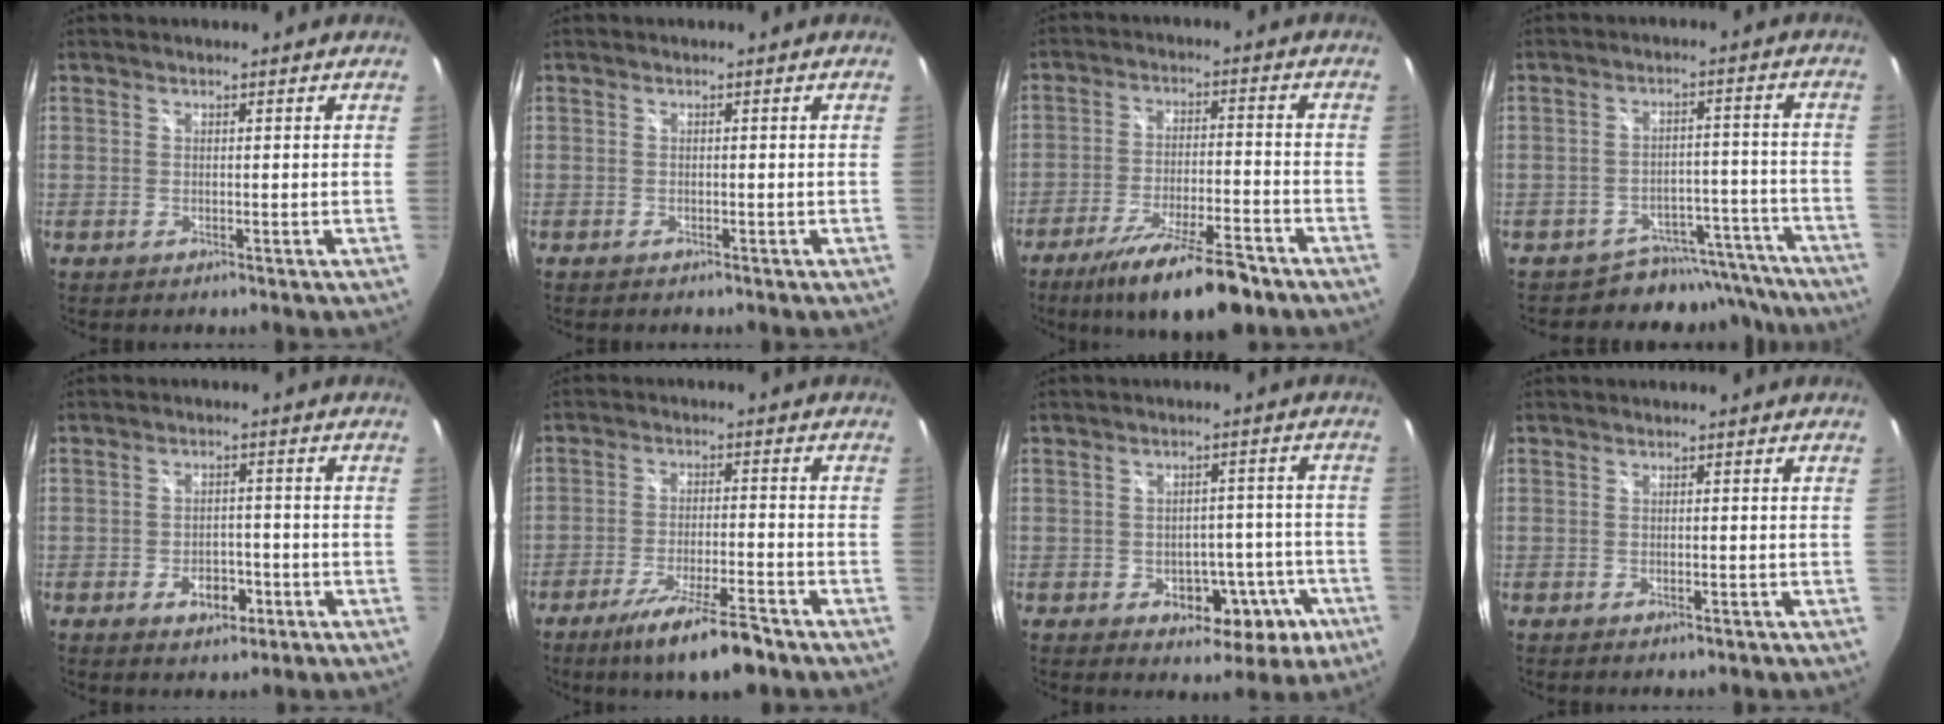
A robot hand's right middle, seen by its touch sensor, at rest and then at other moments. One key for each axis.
{"total": 0.8, "fx": -0.7, "fy": 0.4, "fz": 0.2, "tx": -0.008, "ty": -0.002, "tz": -0.012}
{"total": 15.0, "fx": -11.2, "fy": 3.2, "fz": 9.5, "tx": -0.183, "ty": -0.026, "tz": -0.181}
{"total": 9.9, "fx": -9.0, "fy": 4.1, "fz": 0.6, "tx": -0.002, "ty": 0.035, "tz": -0.115}
{"total": 5.1, "fx": -2.5, "fy": 3.2, "fz": 3.1, "tx": -0.057, "ty": 0.002, "tz": -0.032}
{"total": 11.7, "fx": -8.5, "fy": 1.8, "fz": 7.8, "tx": -0.156, "ty": -0.027, "tz": -0.142}
{"total": 9.5, "fx": -4.2, "fy": 6.7, "fz": 5.3, "tx": -0.075, "ty": 0.018, "tz": -0.039}
{"total": 1.5, "fx": -1.1, "fy": 0.7, "fz": 0.7, "tx": -0.013, "ty": -0.005, "tz": -0.017}